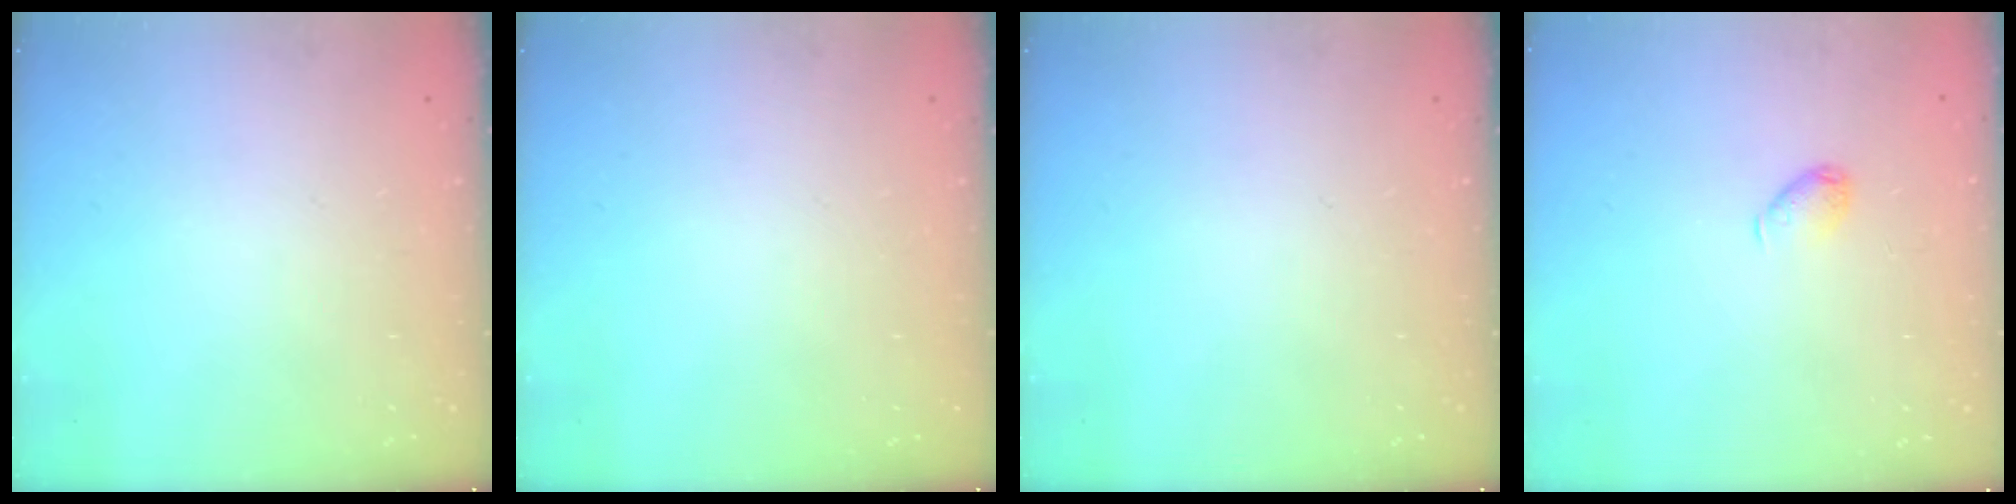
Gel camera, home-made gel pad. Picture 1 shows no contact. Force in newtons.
{"total": 0.0}
{"total": 0.0}
{"total": 4.9, "press": 4.9, "slide": 0.6}